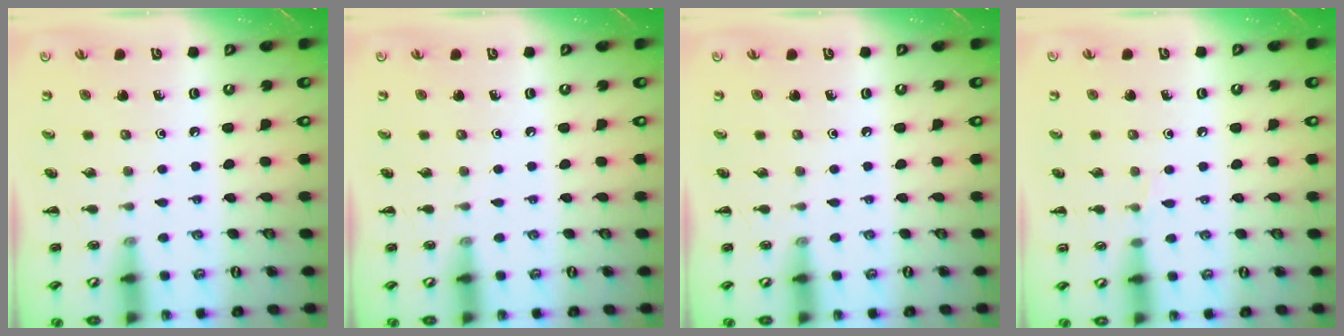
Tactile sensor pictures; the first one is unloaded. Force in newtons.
{"total": 0.0}
{"total": 0.0}
{"total": 3.6, "press": 3.4, "slide": 1.2}